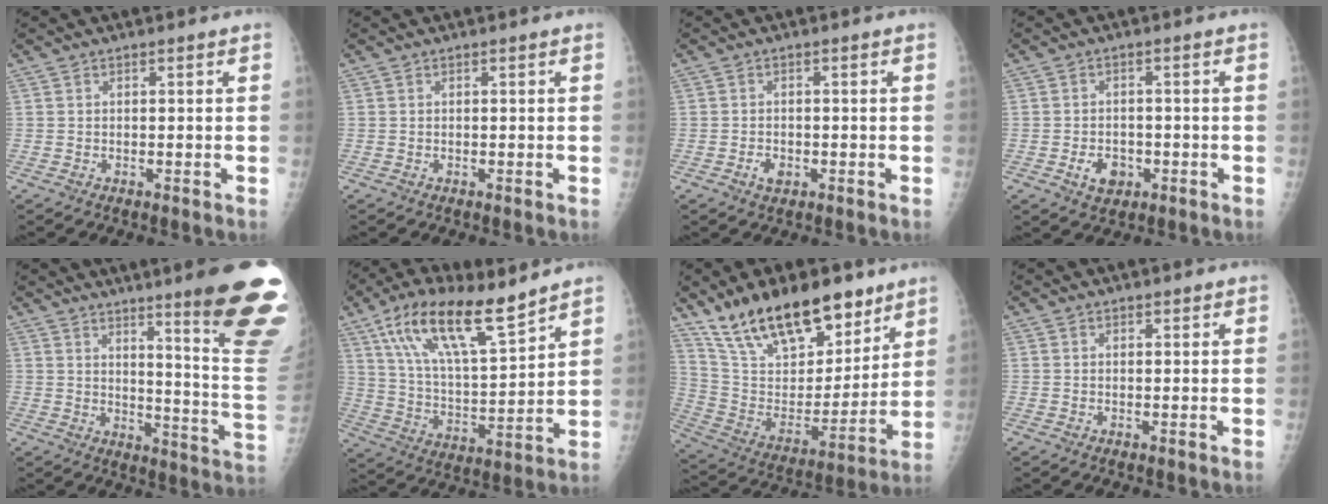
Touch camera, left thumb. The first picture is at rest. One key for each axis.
{"total": 0.0}
{"total": 2.3, "fx": -0.9, "fy": 1.6, "fz": 1.4, "tx": -0.017, "ty": 0.003, "tz": -0.011}
{"total": 4.6, "fx": -1.6, "fy": 3.5, "fz": 2.5, "tx": -0.028, "ty": 0.005, "tz": -0.022}
{"total": 20.9, "fx": 13.0, "fy": 1.5, "fz": 16.3, "tx": -0.180, "ty": -0.088, "tz": 0.173}
{"total": 18.3, "fx": 12.1, "fy": 5.5, "fz": 12.6, "tx": -0.203, "ty": -0.049, "tz": 0.227}
{"total": 23.6, "fx": 16.9, "fy": 10.4, "fz": 12.8, "tx": -0.180, "ty": -0.070, "tz": 0.296}
{"total": 1.1, "fx": 0.8, "fy": 0.7, "fz": 0.3, "tx": 0.007, "ty": -0.005, "tz": 0.008}